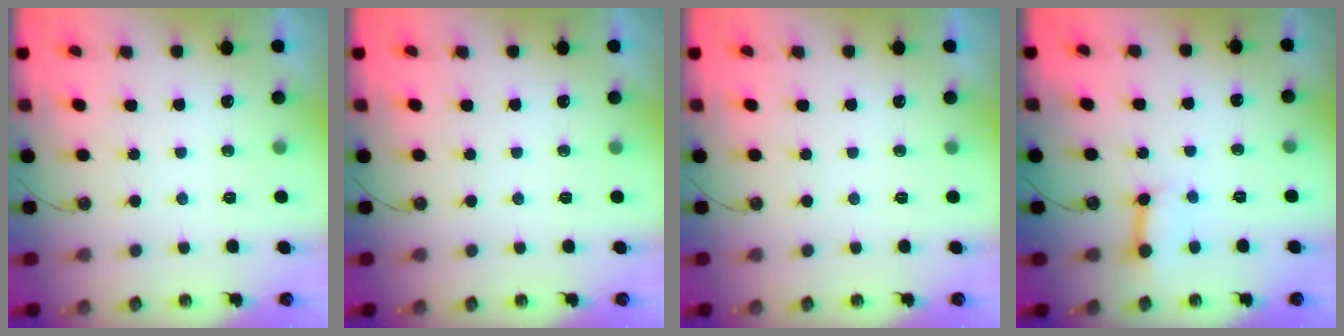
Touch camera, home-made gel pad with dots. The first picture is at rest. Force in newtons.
{"total": 0.0}
{"total": 0.0}
{"total": 6.4, "press": 6.4, "slide": 0.7}